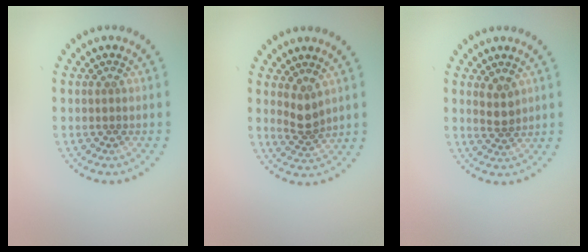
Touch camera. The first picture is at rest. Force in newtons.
{"total": 2.0, "press": 1.6, "slide": 1.3}
{"total": 1.7, "press": 1.4, "slide": 1.0}